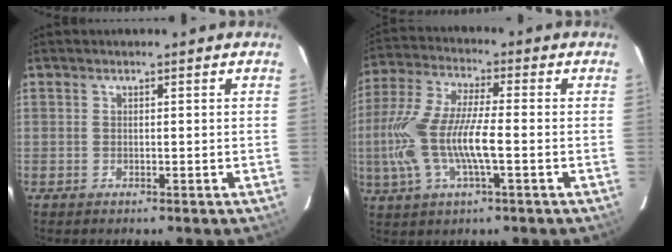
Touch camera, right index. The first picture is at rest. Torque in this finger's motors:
{"motor_torque": [0.96, -0.23, 0.92, 0.21]}